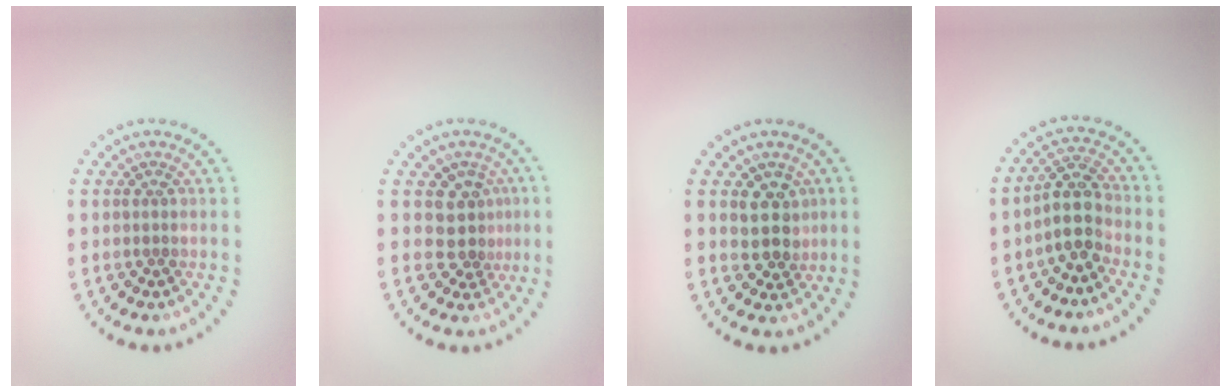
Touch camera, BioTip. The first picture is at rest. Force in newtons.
{"total": 2.9, "press": 2.1, "slide": 1.9}
{"total": 2.9, "press": 2.6, "slide": 1.3}
{"total": 3.4, "press": 2.8, "slide": 2.0}